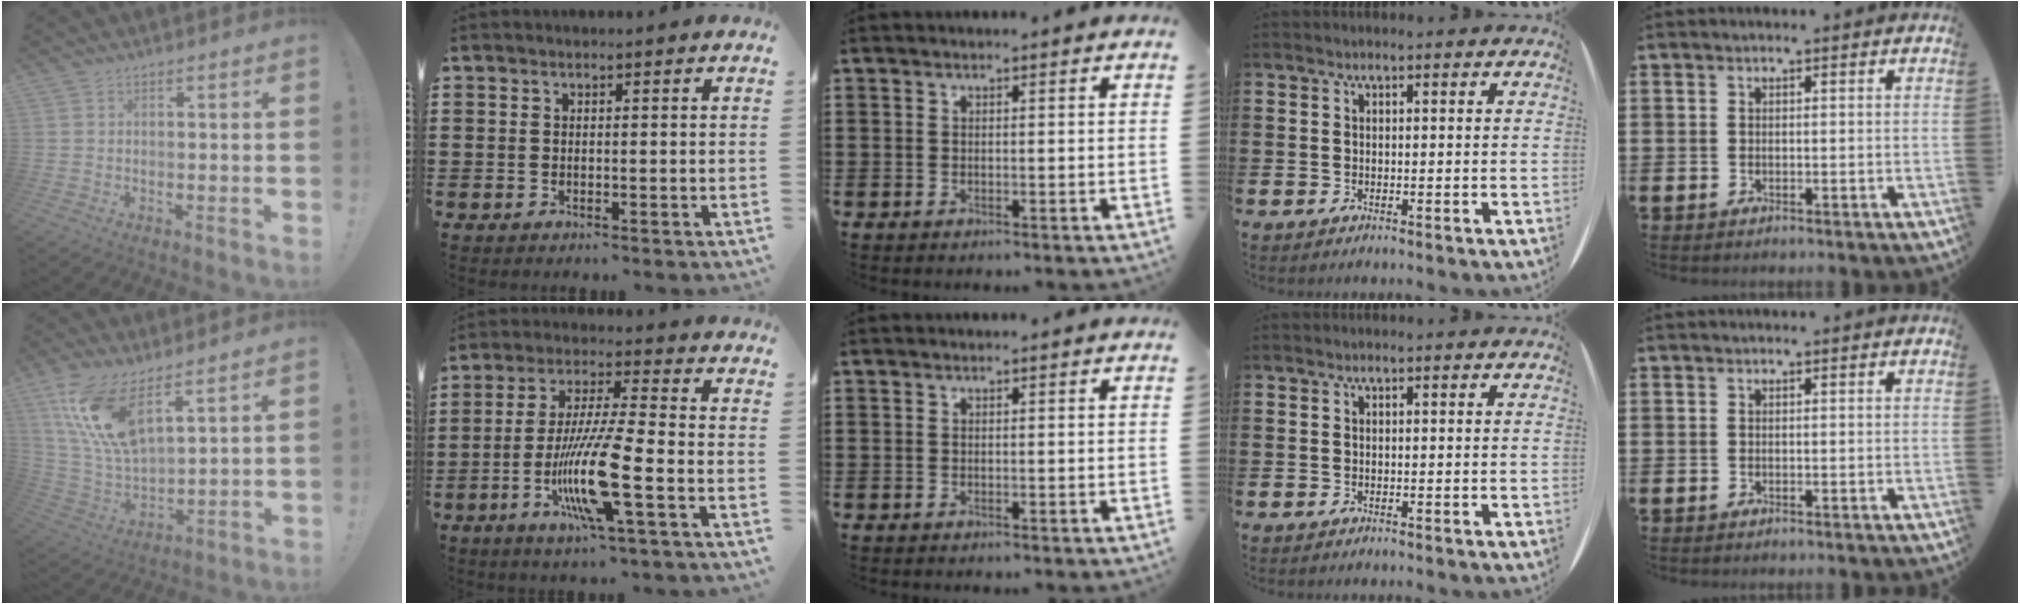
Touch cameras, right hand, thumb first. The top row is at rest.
{"thumb": {"total": 15.6, "force": [9.7, 5.6, 10.8], "torque": [-0.228, -0.052, 0.177]}, "index": {"total": 13.3, "force": [-4.7, 1.4, 12.4], "torque": [-0.256, -0.013, -0.094]}}